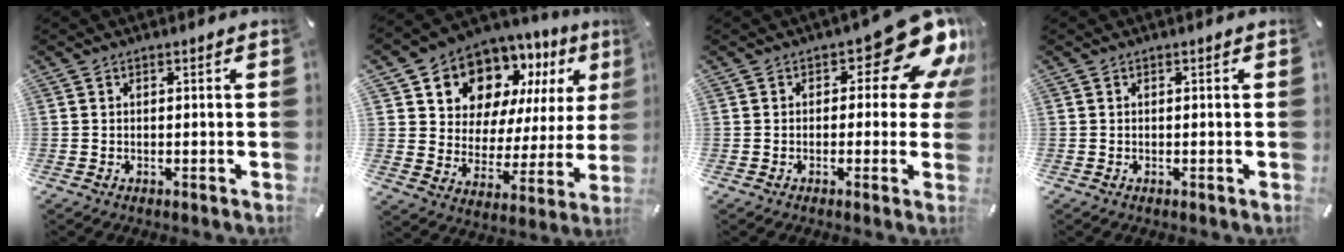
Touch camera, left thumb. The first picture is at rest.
{"total": 12.1, "force": [9.4, 7.3, 2.2], "torque": [-0.046, -0.097, 0.169]}
{"total": 14.4, "force": [6.8, 6.6, 10.9], "torque": [-0.133, -0.050, 0.114]}
{"total": 0.0}